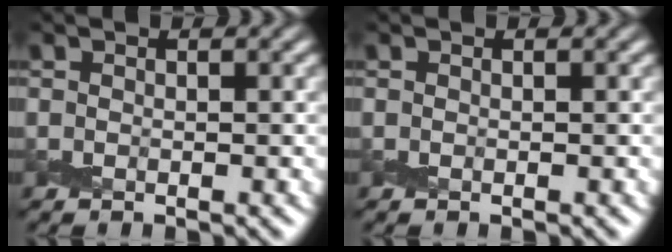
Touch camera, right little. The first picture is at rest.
{"total": 0.0}